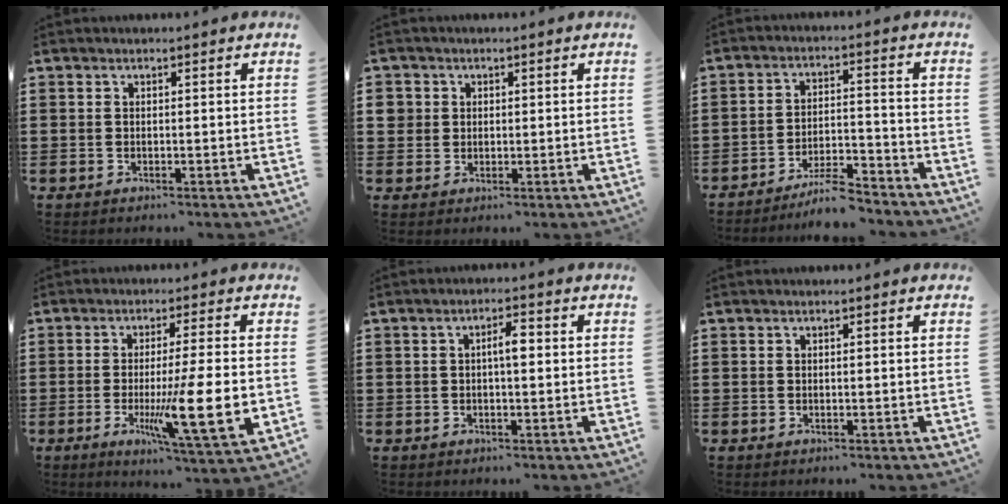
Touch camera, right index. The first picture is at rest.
{"total": 3.5, "force": [0.9, 3.3, 0.4], "torque": [-0.025, 0.013, 0.016]}
{"total": 6.5, "force": [-5.9, 0.6, 2.6], "torque": [-0.049, 0.002, -0.113]}
{"total": 12.9, "force": [-2.1, 1.7, 12.6], "torque": [-0.219, -0.025, -0.038]}
{"total": 3.0, "force": [0.2, 0.9, 2.9], "torque": [-0.054, 0.005, 0.001]}
{"total": 0.0}